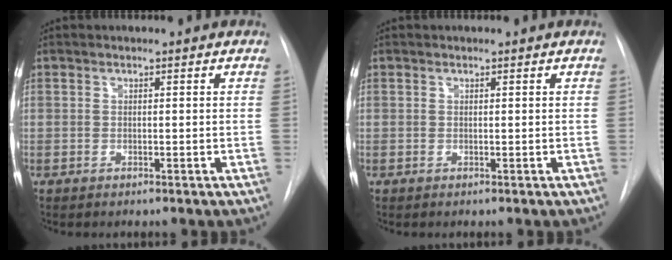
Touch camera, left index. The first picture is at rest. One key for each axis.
{"total": 0.0}